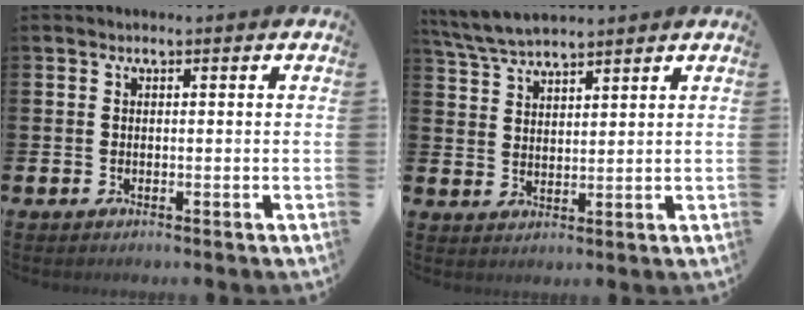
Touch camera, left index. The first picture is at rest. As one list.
[{"total": 5.2, "force": [4.9, 0.8, 1.3], "torque": [-0.048, -0.014, 0.092]}]